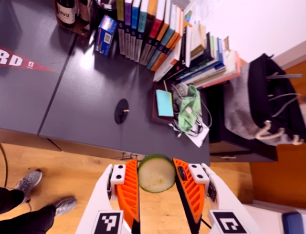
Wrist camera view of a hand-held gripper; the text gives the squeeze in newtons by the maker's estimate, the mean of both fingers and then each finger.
{"total": 9.1, "left": 9.7, "right": 8.6}